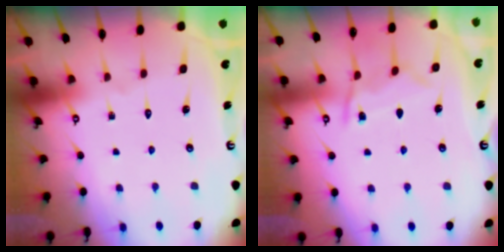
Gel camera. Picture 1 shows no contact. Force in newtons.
{"total": 9.0, "press": 8.9, "slide": 0.7}